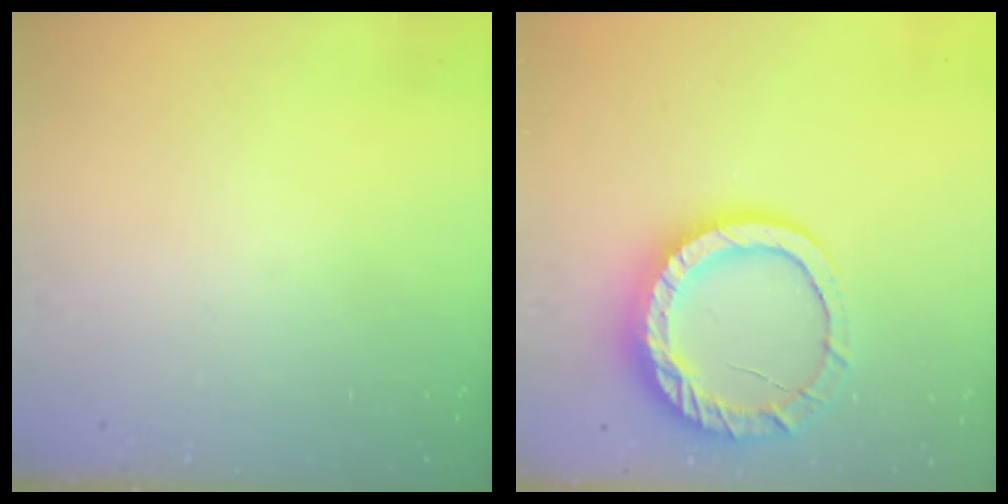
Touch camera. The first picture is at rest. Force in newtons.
{"total": 16.2, "press": 16.1, "slide": 1.2}